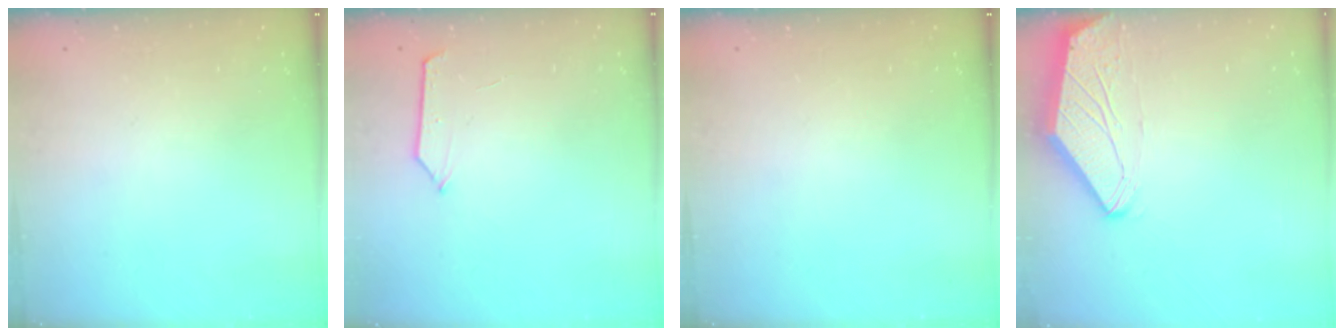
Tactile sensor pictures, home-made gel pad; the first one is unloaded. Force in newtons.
{"total": 5.6, "press": 5.5, "slide": 0.7}
{"total": 0.0}
{"total": 0.0}